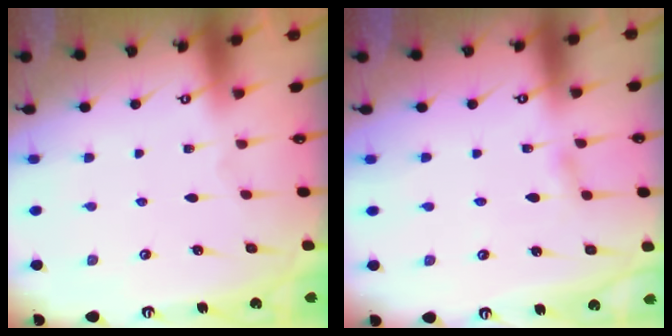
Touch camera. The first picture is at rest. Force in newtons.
{"total": 3.3, "press": 3.3, "slide": 0.4}